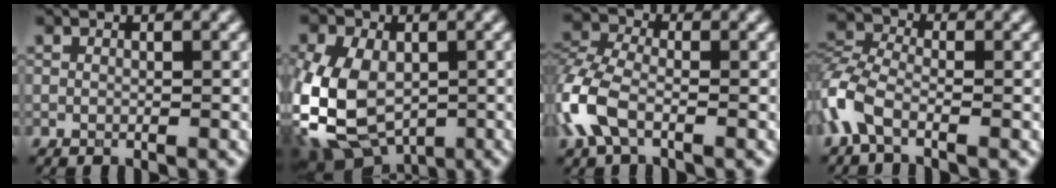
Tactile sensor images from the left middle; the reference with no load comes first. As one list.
[{"total": 9.1, "force": [-2.7, 5.9, 6.4], "torque": [-0.159, -0.013, -0.050]}, {"total": 5.3, "force": [-2.6, 2.8, 3.7], "torque": [-0.113, 0.001, -0.060]}, {"total": 4.3, "force": [-2.8, 1.8, 2.7], "torque": [-0.077, 0.000, -0.067]}]